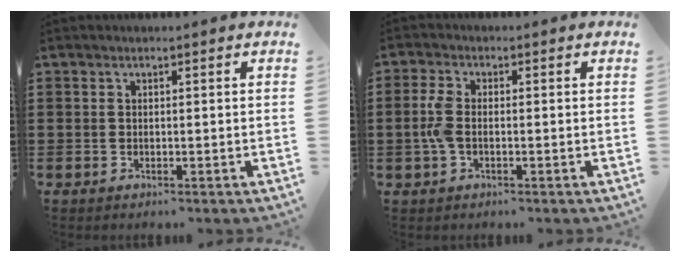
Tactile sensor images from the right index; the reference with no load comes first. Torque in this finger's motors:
{"motor_torque": [0.71, -0.36, 0.36, 0.12]}